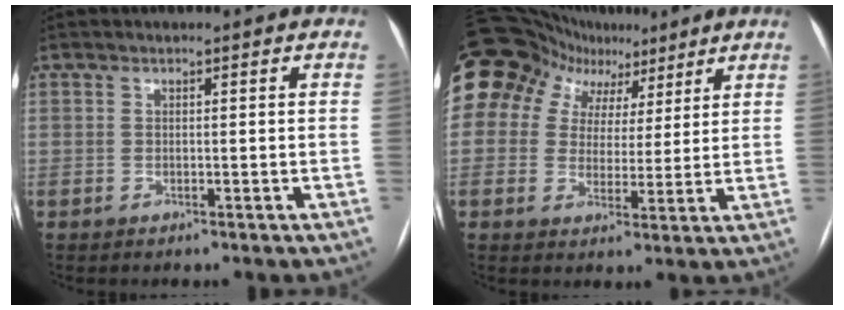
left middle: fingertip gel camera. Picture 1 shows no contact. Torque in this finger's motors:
{"motor_torque": [2.13, -0.01, 1.06, 0.21]}